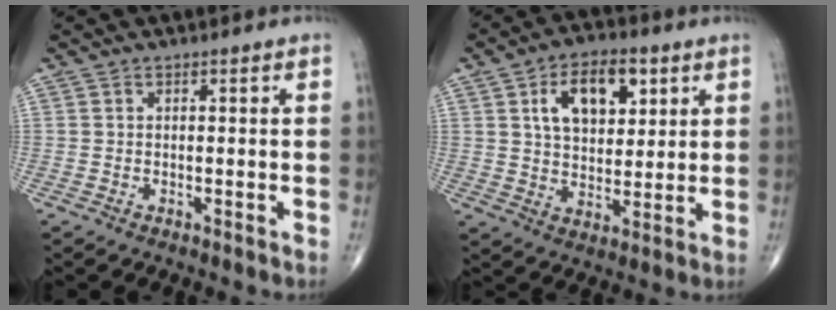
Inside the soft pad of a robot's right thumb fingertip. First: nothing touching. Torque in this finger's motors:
{"motor_torque": [-0.66, 1.52, 0.80, 0.30, 0.09]}